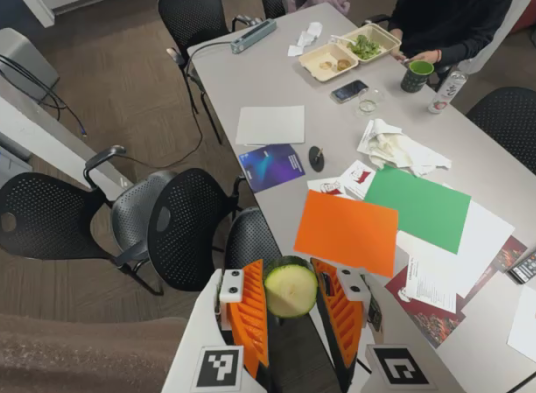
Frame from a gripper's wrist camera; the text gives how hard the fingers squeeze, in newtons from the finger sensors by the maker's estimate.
{"total": 11.5, "left": 11.4, "right": 11.7}